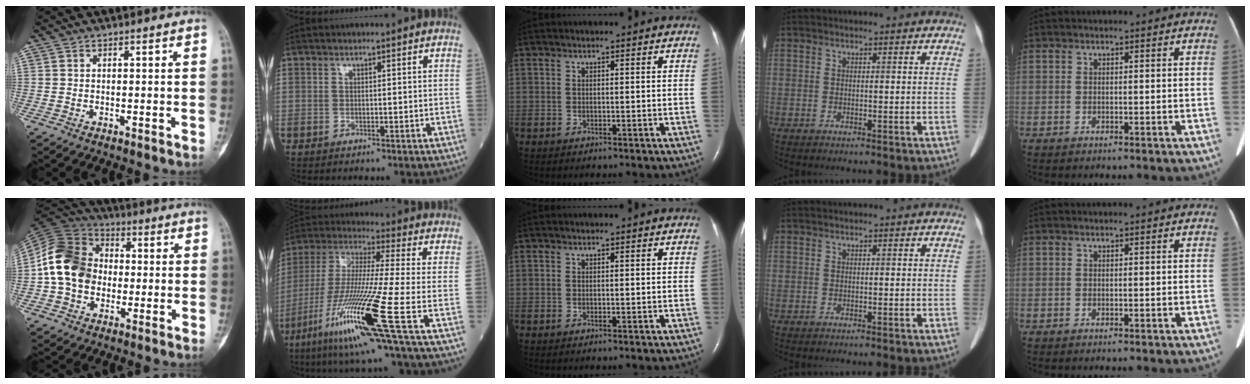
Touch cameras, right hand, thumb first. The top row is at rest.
{"thumb": {"total": 14.9, "force": [-0.8, 12.0, 8.9], "torque": [-0.145, 0.030, -0.025]}, "index": {"total": 19.0, "force": [-8.3, -1.3, 17.0], "torque": [-0.367, -0.045, -0.166]}}